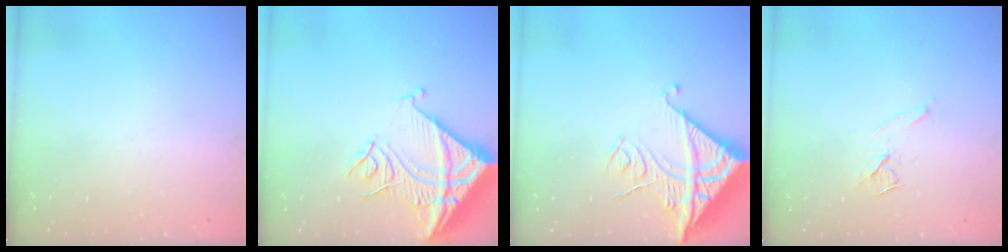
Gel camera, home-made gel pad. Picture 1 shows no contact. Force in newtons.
{"total": 16.8, "press": 16.6, "slide": 2.1}
{"total": 17.1, "press": 17.0, "slide": 1.6}
{"total": 7.4, "press": 6.8, "slide": 3.1}